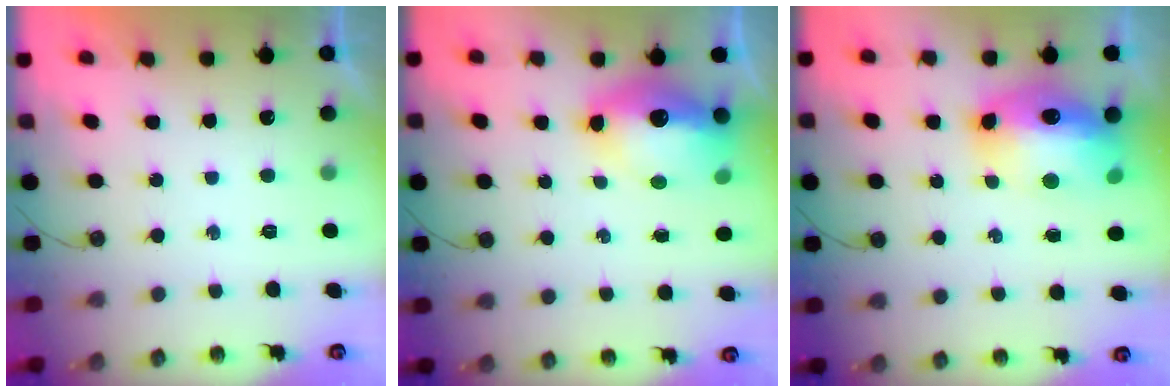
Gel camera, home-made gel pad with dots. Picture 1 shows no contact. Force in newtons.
{"total": 14.6, "press": 14.5, "slide": 1.3}
{"total": 16.7, "press": 16.6, "slide": 1.8}